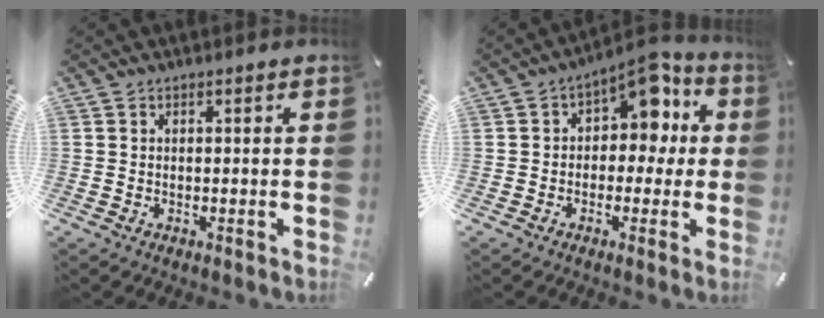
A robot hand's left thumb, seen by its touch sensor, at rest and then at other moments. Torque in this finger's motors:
{"motor_torque": [0.51, 0.42, 0.50, 0.47, 0.10]}